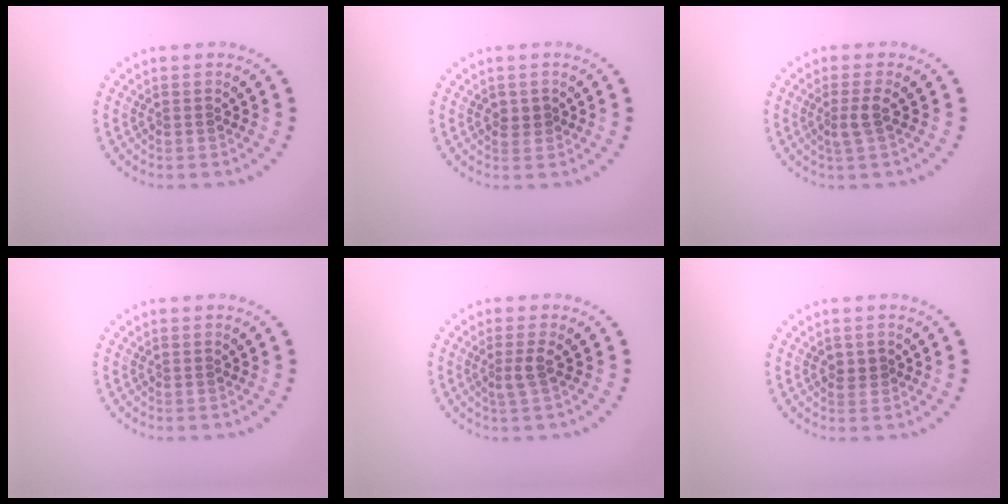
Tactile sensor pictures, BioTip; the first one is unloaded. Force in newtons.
{"total": 1.3, "press": 1.2, "slide": 0.4}
{"total": 1.8, "press": 1.3, "slide": 1.2}
{"total": 0.0}
{"total": 1.6, "press": 1.1, "slide": 1.1}
{"total": 1.3, "press": 1.2, "slide": 0.4}